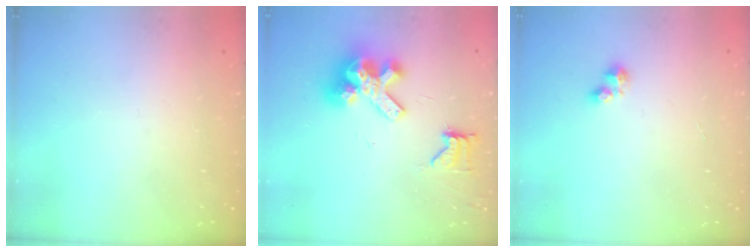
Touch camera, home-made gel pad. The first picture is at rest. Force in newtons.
{"total": 11.4, "press": 11.2, "slide": 1.7}
{"total": 3.9, "press": 3.9, "slide": 0.5}